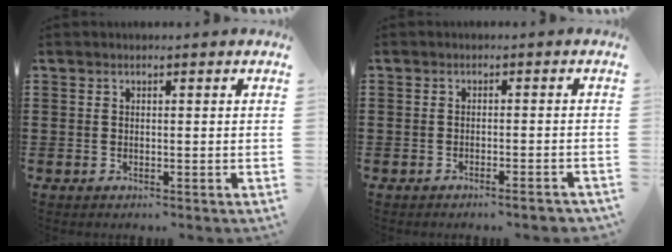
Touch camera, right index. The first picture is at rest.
{"total": 1.9, "force": [-1.6, 0.1, 1.0], "torque": [-0.016, 0.001, -0.029]}